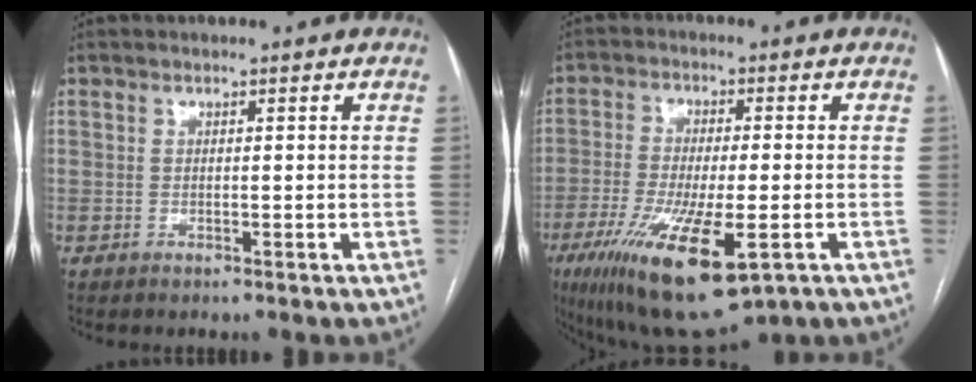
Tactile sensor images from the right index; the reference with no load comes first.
{"total": 16.3, "force": [-7.7, 3.9, 13.9], "torque": [-0.253, -0.042, -0.119]}